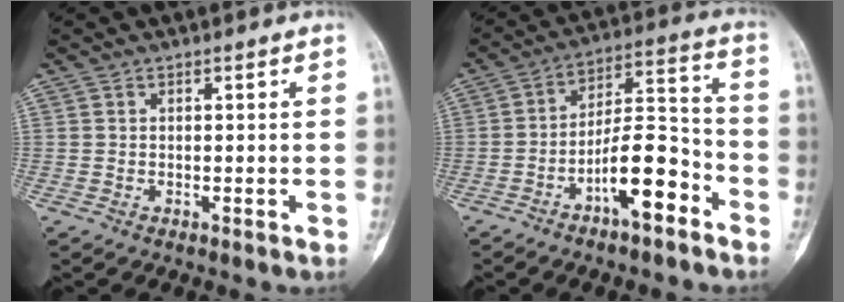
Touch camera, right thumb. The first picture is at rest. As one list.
[{"total": 12.3, "force": [-6.3, 4.4, 9.6], "torque": [-0.155, 0.063, -0.106]}]